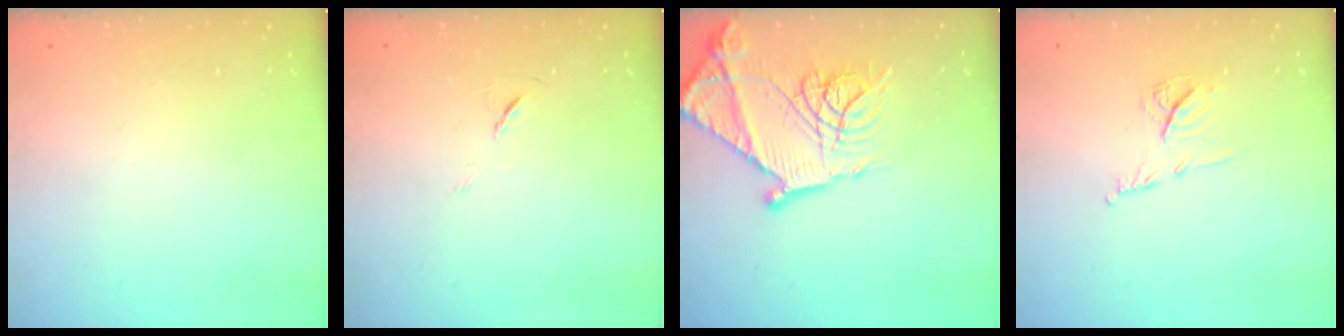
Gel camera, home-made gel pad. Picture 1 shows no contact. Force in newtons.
{"total": 6.0, "press": 5.5, "slide": 2.3}
{"total": 21.3, "press": 21.2, "slide": 1.6}
{"total": 7.9, "press": 7.9, "slide": 0.3}